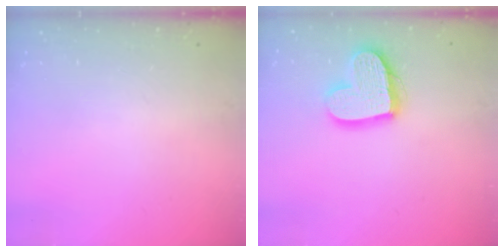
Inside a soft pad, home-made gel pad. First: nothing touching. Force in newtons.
{"total": 16.4, "press": 16.4, "slide": 1.5}